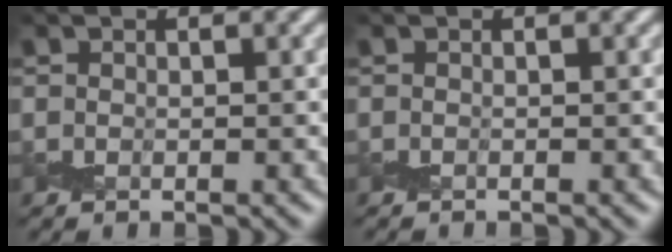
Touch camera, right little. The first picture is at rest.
{"total": 0.0}